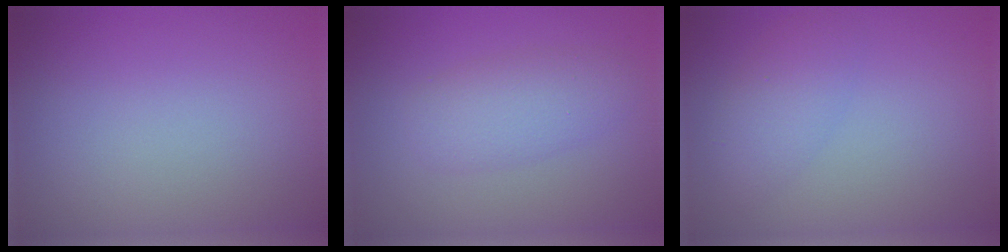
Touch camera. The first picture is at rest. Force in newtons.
{"total": 2.4, "press": 2.3, "slide": 0.1}
{"total": 2.7, "press": 2.7, "slide": 0.1}